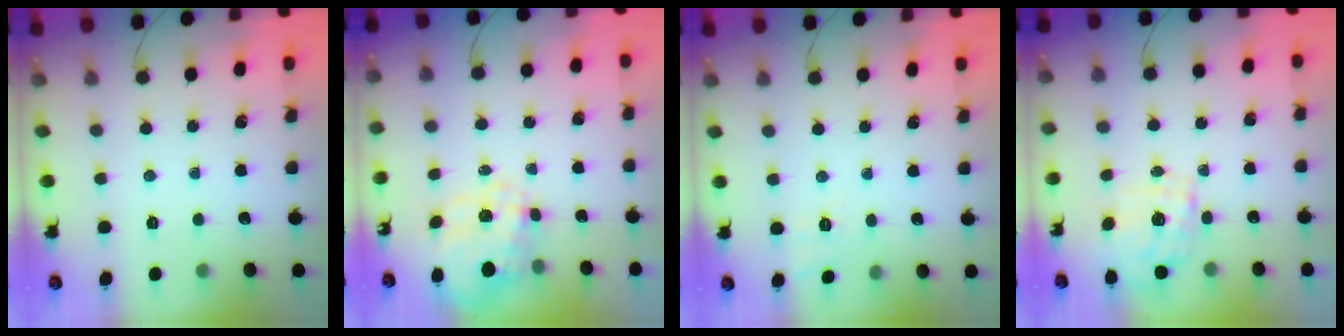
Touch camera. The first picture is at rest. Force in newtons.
{"total": 10.1, "press": 9.9, "slide": 1.7}
{"total": 2.3, "press": 0.9, "slide": 2.1}
{"total": 2.2, "press": 2.2, "slide": 0.4}